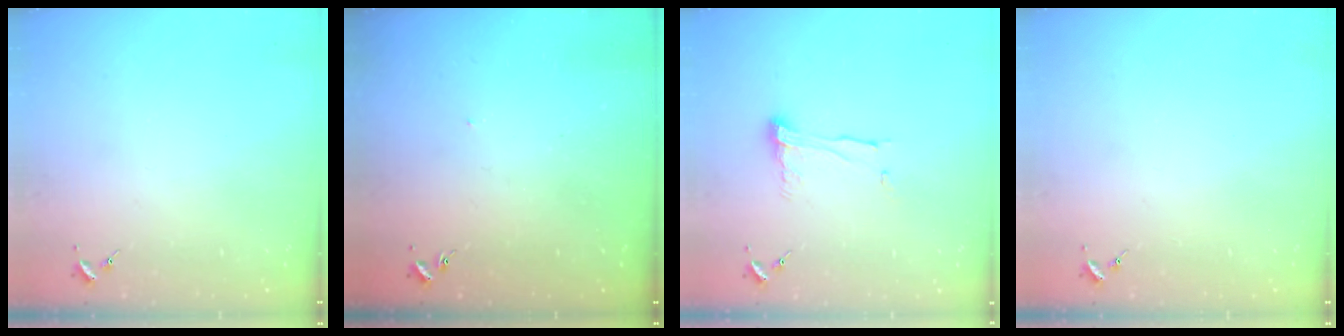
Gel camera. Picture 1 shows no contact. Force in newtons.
{"total": 2.7, "press": 2.7, "slide": 0.1}
{"total": 8.4, "press": 8.4, "slide": 0.7}
{"total": 0.0}